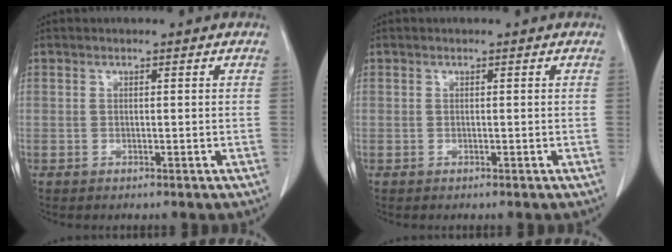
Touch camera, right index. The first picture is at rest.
{"total": 0.0}